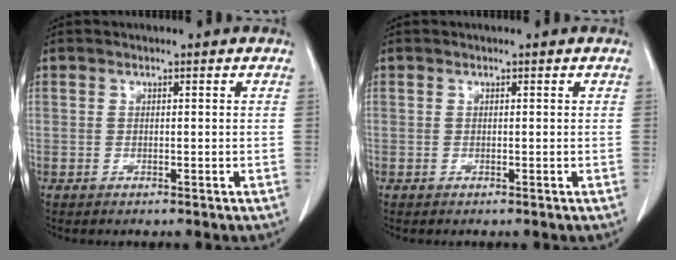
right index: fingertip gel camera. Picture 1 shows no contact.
{"total": 0.0}